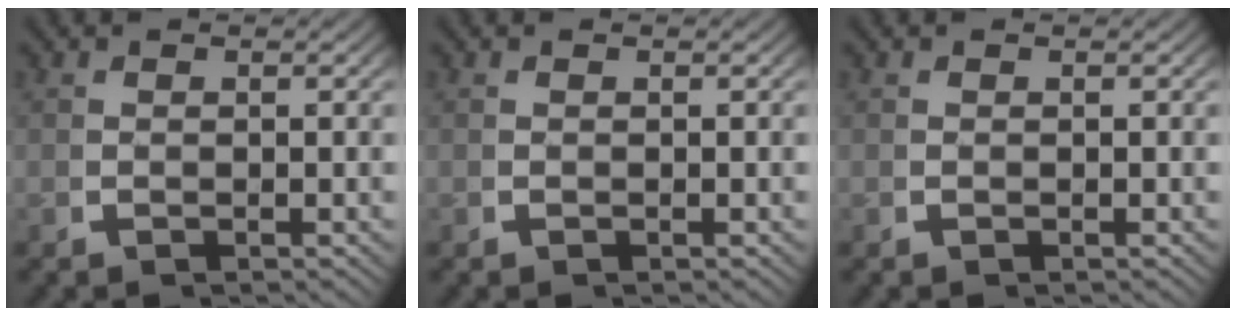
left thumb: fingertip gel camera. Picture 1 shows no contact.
{"total": 0.0}
{"total": 0.0}